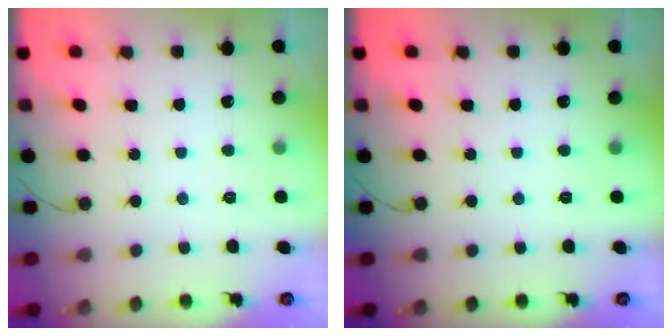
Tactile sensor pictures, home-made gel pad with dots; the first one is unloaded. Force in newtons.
{"total": 0.0}